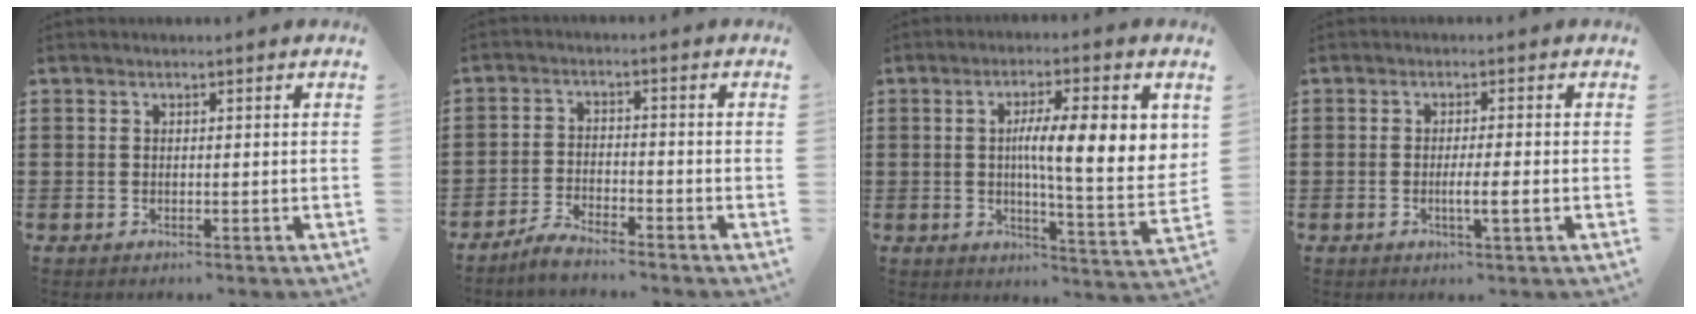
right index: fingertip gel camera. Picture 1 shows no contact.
{"total": 3.5, "force": [-3.4, 0.2, 0.7], "torque": [-0.022, 0.006, -0.072]}
{"total": 10.8, "force": [2.4, 2.0, 10.3], "torque": [-0.178, -0.001, 0.033]}
{"total": 3.2, "force": [-0.9, 0.0, 3.0], "torque": [-0.051, -0.006, -0.019]}